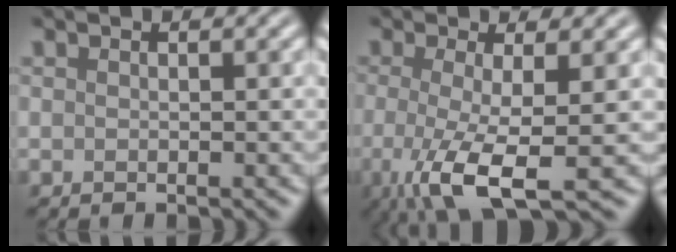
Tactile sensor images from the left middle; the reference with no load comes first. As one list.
[{"total": 6.3, "force": [-2.0, 1.3, 5.8], "torque": [-0.109, -0.011, -0.027]}]